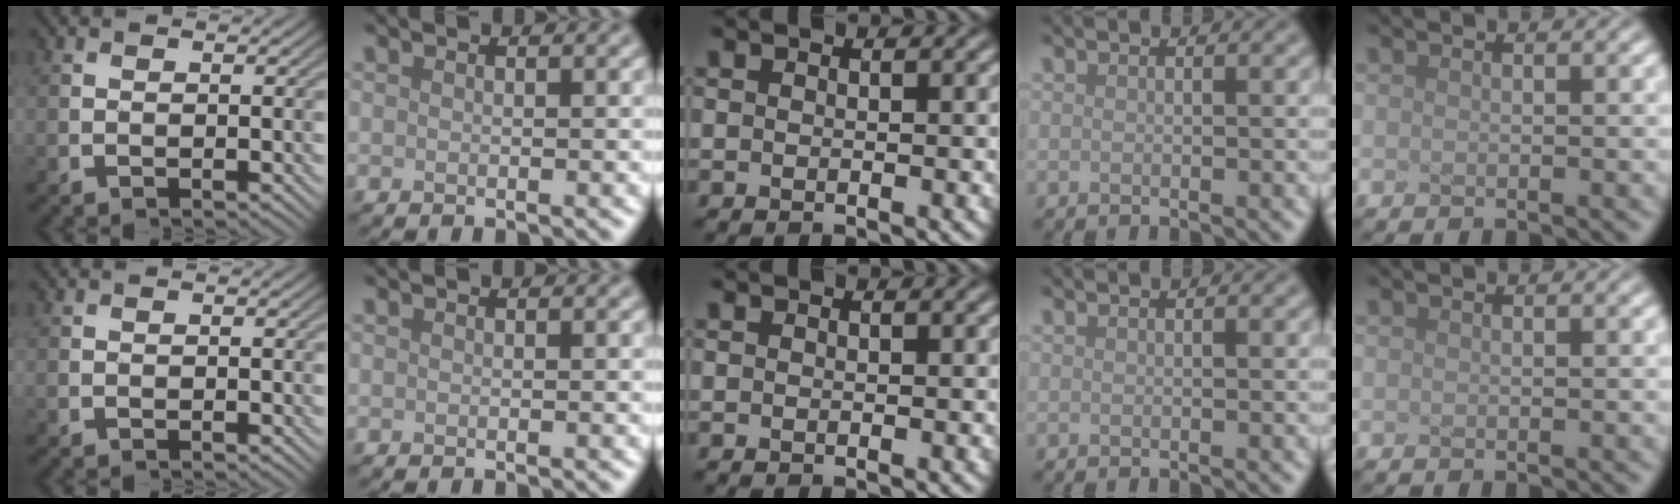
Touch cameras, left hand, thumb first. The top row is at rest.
{}